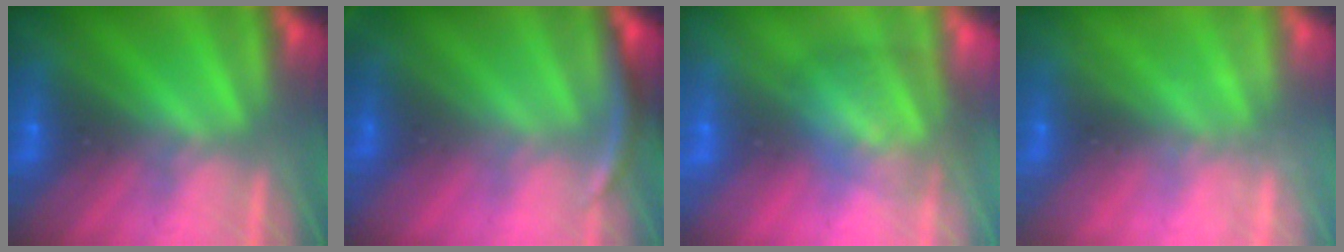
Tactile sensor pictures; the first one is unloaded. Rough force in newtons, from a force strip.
{"total": 2.9}
{"total": 3.8}
{"total": 2.0}